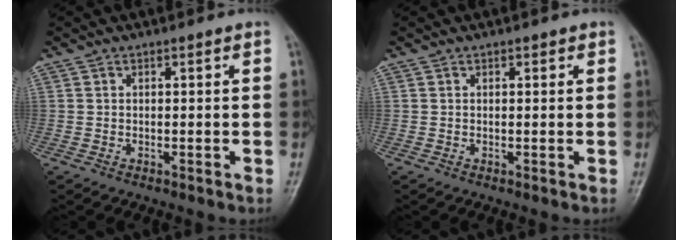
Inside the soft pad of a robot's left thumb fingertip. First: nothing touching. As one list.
[{"total": 0.8, "force": [0.5, 0.4, 0.5], "torque": [-0.001, -0.001, 0.003]}]